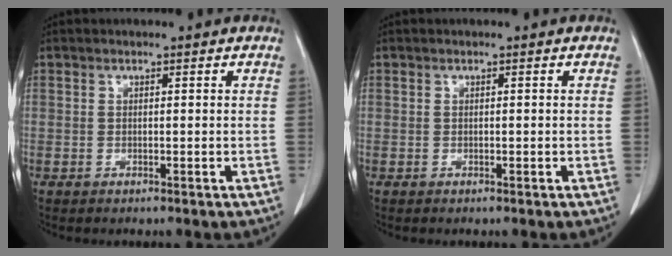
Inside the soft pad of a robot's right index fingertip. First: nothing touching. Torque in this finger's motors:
{"motor_torque": [-0.04, 0.04, 0.00, 0.00]}